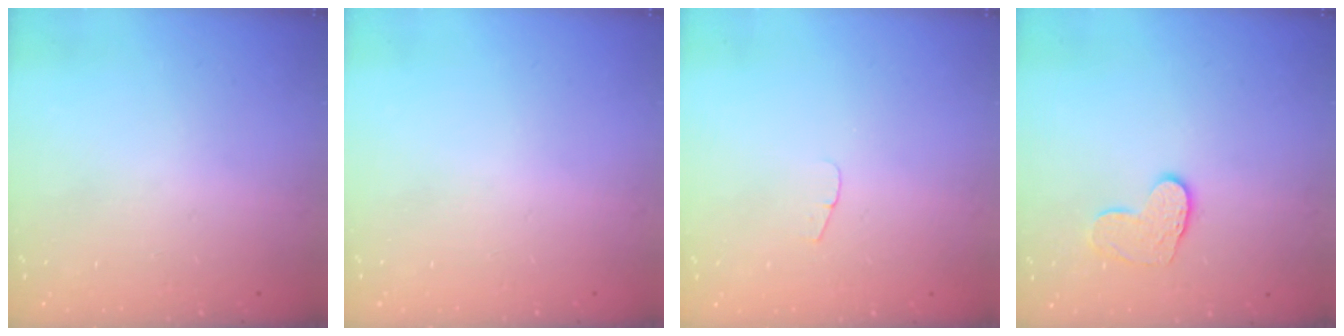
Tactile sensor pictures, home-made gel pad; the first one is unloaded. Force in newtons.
{"total": 0.0}
{"total": 3.8, "press": 3.8, "slide": 0.4}
{"total": 8.8, "press": 8.8, "slide": 0.7}